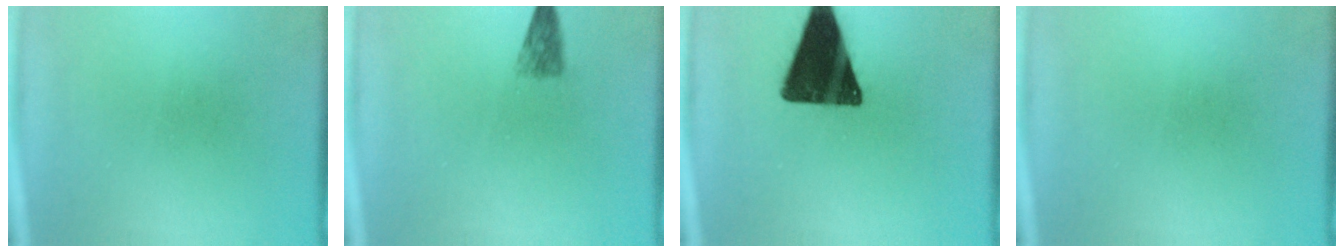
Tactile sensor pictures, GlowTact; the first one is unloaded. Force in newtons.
{"total": 2.4}
{"total": 16.9}
{"total": 0.0}